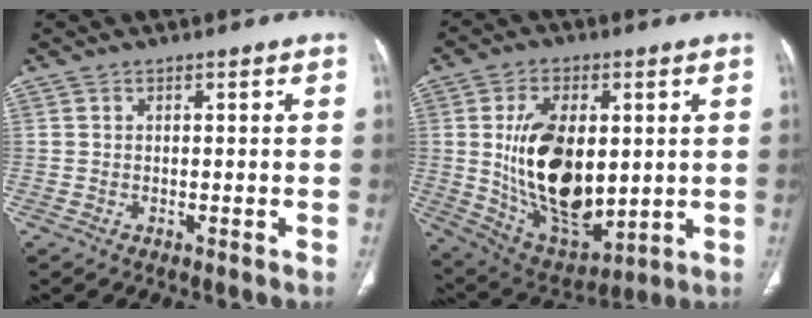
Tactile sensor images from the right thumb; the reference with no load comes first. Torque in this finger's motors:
{"motor_torque": [2.39, 2.62, 1.60, -0.57, 0.24]}